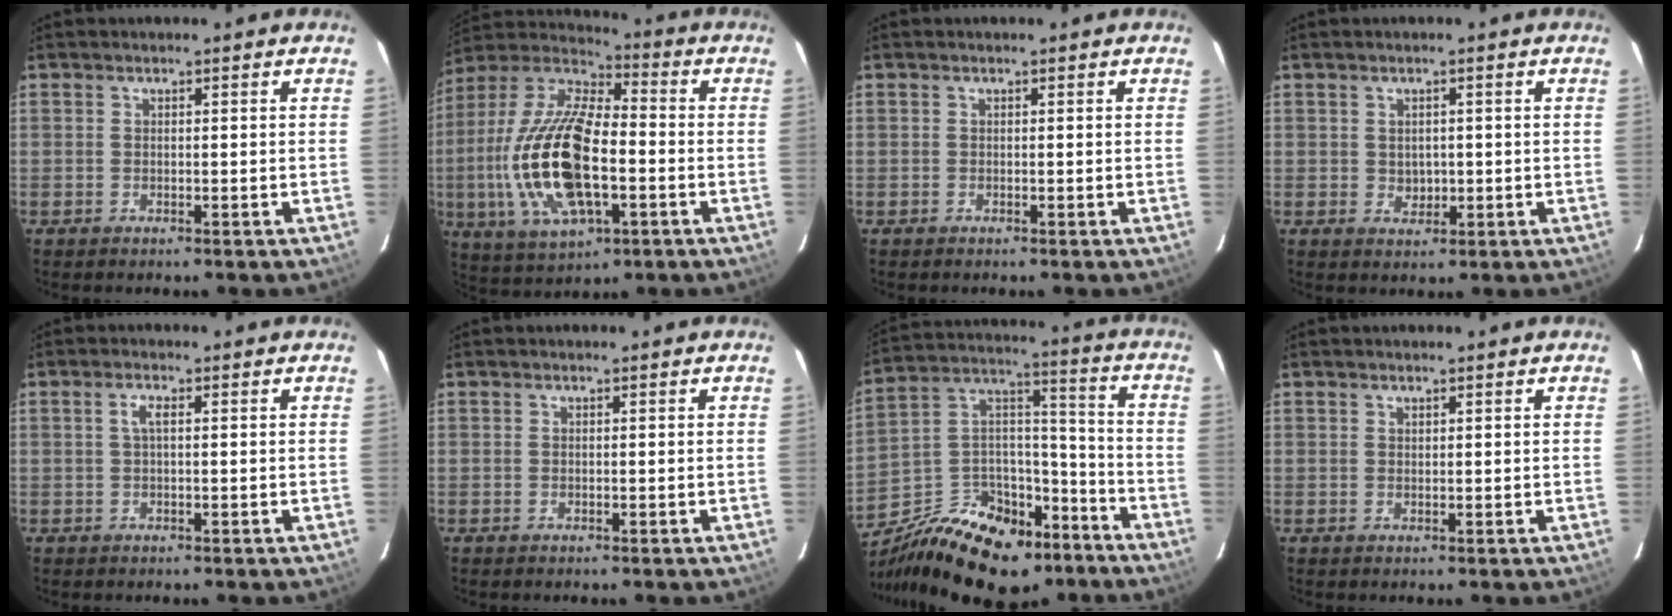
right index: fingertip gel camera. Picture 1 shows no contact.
{"total": 22.1, "force": [-4.0, 9.6, 19.5], "torque": [-0.408, -0.008, -0.074]}
{"total": 0.0}
{"total": 2.6, "force": [0.1, 2.3, 1.2], "torque": [-0.016, 0.001, 0.008]}
{"total": 1.9, "force": [0.4, 0.5, 1.8], "torque": [-0.036, 0.005, 0.005]}
{"total": 0.0}
{"total": 24.8, "force": [-15.7, 14.3, 12.7], "torque": [-0.264, 0.046, -0.229]}
{"total": 0.5, "force": [0.5, 0.2, 0.0], "torque": [0.000, 0.001, 0.010]}